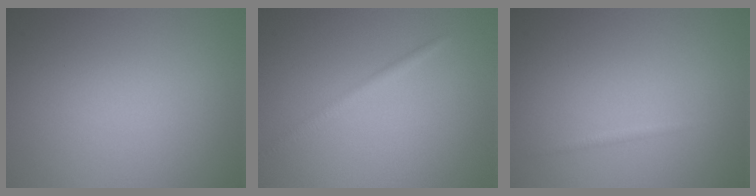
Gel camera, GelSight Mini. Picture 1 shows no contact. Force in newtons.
{"total": 1.5, "press": 1.5, "slide": 0.1}
{"total": 0.6, "press": 0.6, "slide": 0.1}